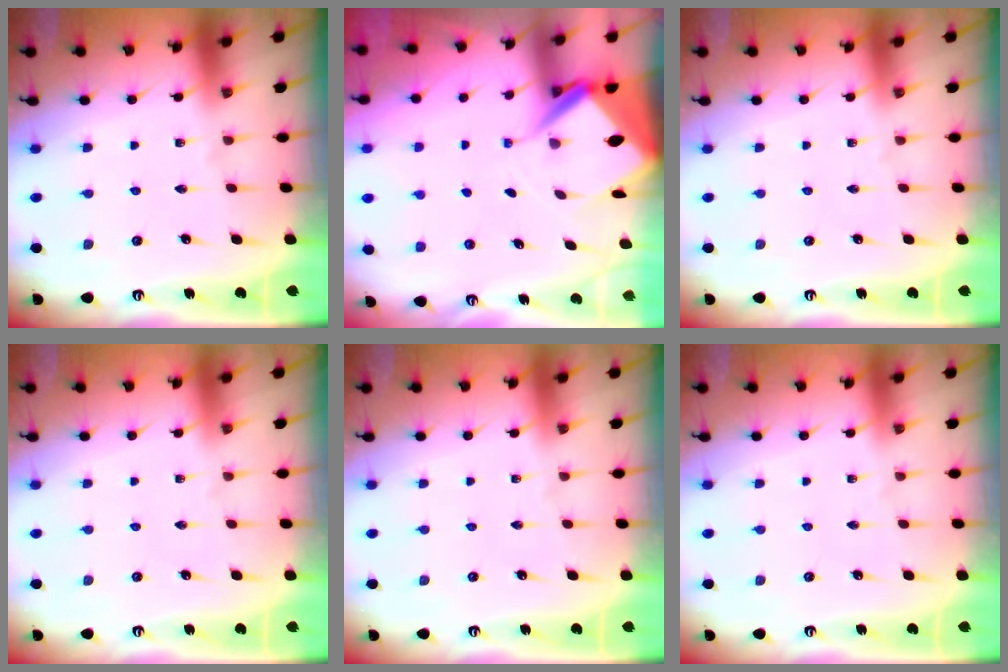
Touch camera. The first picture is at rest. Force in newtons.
{"total": 5.4, "press": 5.4, "slide": 0.5}
{"total": 0.0}
{"total": 0.0}
{"total": 0.0}
{"total": 0.0}